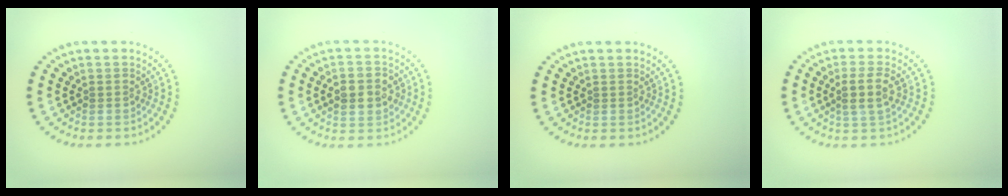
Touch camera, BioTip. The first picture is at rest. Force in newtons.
{"total": 3.7, "press": 3.7, "slide": 0.4}
{"total": 0.0}
{"total": 2.3, "press": 2.0, "slide": 1.0}